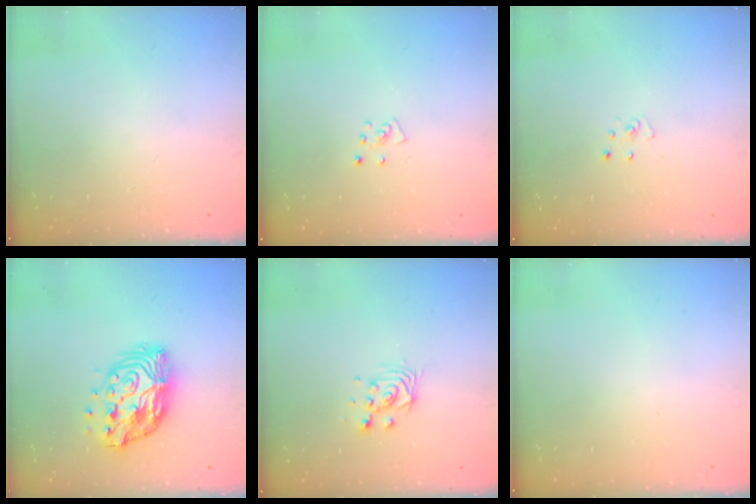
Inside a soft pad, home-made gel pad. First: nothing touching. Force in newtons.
{"total": 3.9, "press": 3.9, "slide": 0.3}
{"total": 2.5, "press": 2.5, "slide": 0.3}
{"total": 14.0, "press": 13.9, "slide": 1.1}
{"total": 4.2, "press": 4.2, "slide": 0.3}
{"total": 0.0}